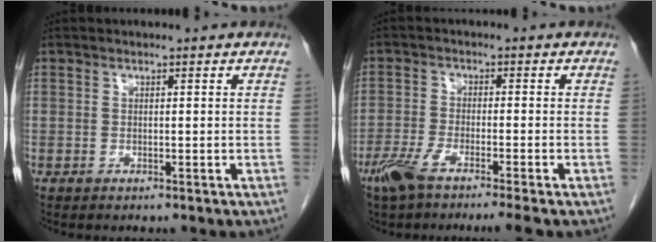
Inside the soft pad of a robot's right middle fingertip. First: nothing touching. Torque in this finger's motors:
{"motor_torque": [0.59, -0.51, 0.17, 0.06]}